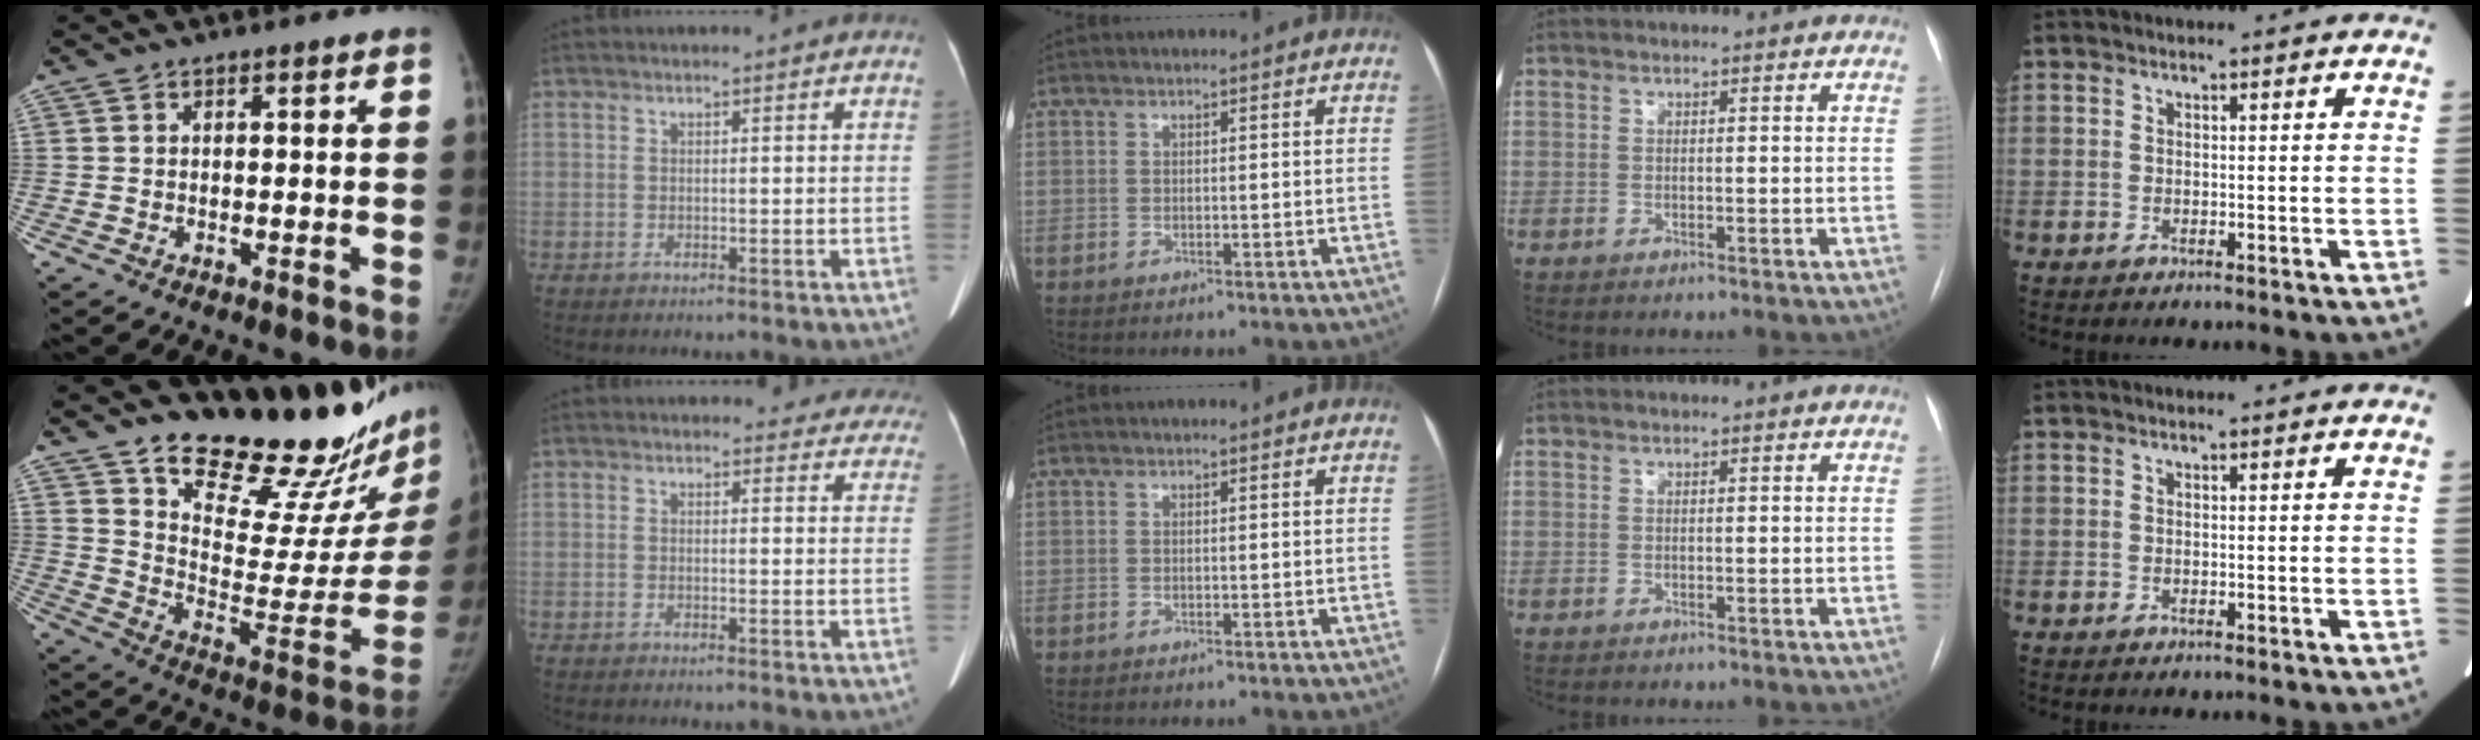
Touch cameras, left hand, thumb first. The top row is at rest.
{"thumb": {"total": 25.4, "force": [20.8, 7.9, 12.2], "torque": [-0.130, -0.156, 0.301]}, "index": {"total": 8.4, "force": [7.7, 3.4, 0.2], "torque": [0.043, -0.010, 0.049]}}